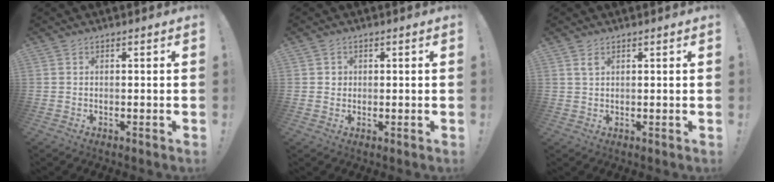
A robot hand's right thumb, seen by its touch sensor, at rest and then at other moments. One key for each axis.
{"total": 1.9, "fx": 0.2, "fy": 1.9, "fz": 0.3, "tx": 0.006, "ty": -0.002, "tz": 0.002}
{"total": 2.1, "fx": 1.3, "fy": 1.0, "fz": 1.4, "tx": -0.020, "ty": -0.002, "tz": 0.023}